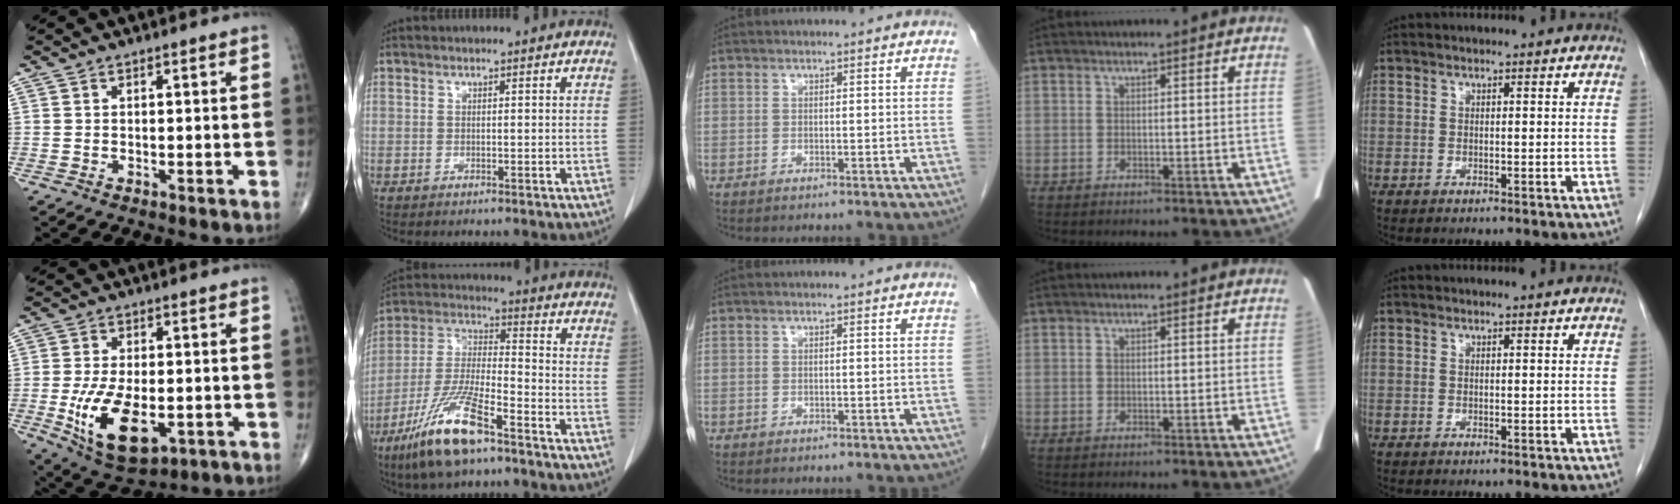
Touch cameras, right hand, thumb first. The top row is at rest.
{"thumb": {"total": 14.2, "force": [-3.6, 7.3, 11.6], "torque": [-0.200, -0.008, -0.044]}, "index": {"total": 13.9, "force": [-9.0, 2.6, 10.3], "torque": [-0.222, -0.026, -0.169]}}